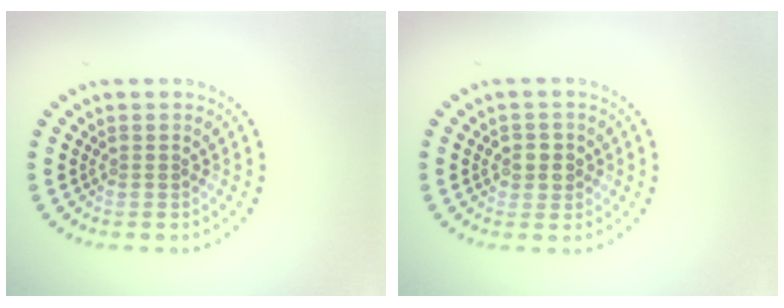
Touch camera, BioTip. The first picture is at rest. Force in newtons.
{"total": 1.9, "press": 1.8, "slide": 0.6}